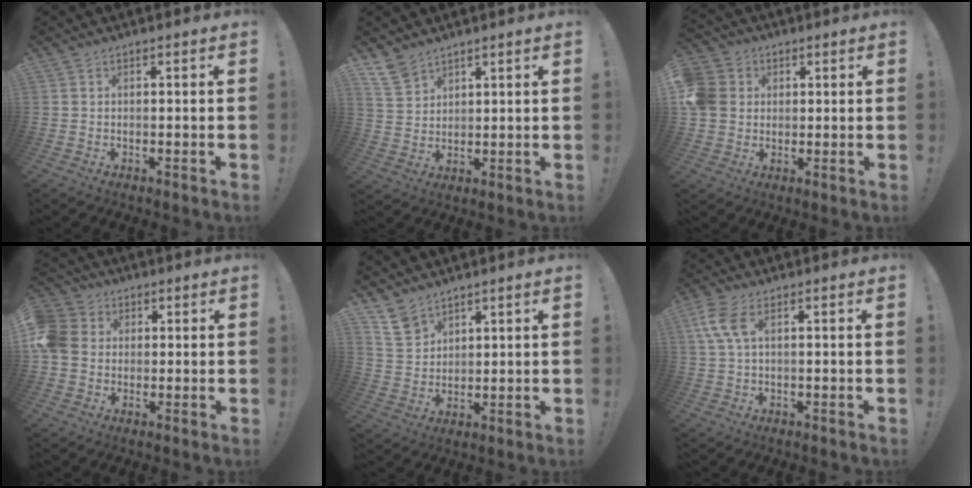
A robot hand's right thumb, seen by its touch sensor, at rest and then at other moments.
{"total": 7.3, "force": [5.7, 4.3, 1.7], "torque": [-0.041, -0.033, 0.114]}
{"total": 8.8, "force": [1.5, 7.9, 3.6], "torque": [-0.076, 0.004, 0.032]}
{"total": 9.0, "force": [0.5, 7.9, 4.3], "torque": [-0.089, 0.016, 0.013]}
{"total": 8.2, "force": [6.2, 5.0, 2.0], "torque": [-0.041, -0.036, 0.124]}
{"total": 7.0, "force": [2.1, 3.1, 5.9], "torque": [-0.125, 0.001, 0.041]}